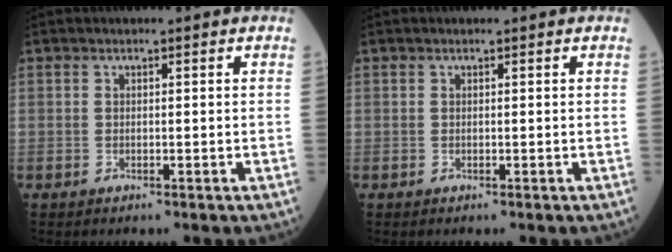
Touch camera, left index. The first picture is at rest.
{"total": 0.0}